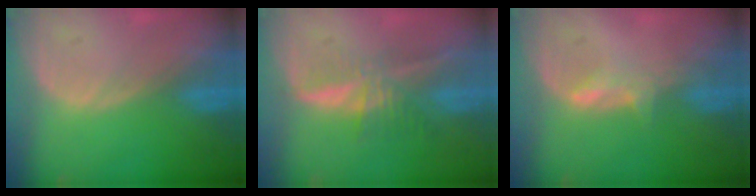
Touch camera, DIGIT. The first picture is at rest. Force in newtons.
{"total": 6.1, "press": 5.4, "slide": 2.7}
{"total": 2.3, "press": 2.3, "slide": 0.4}